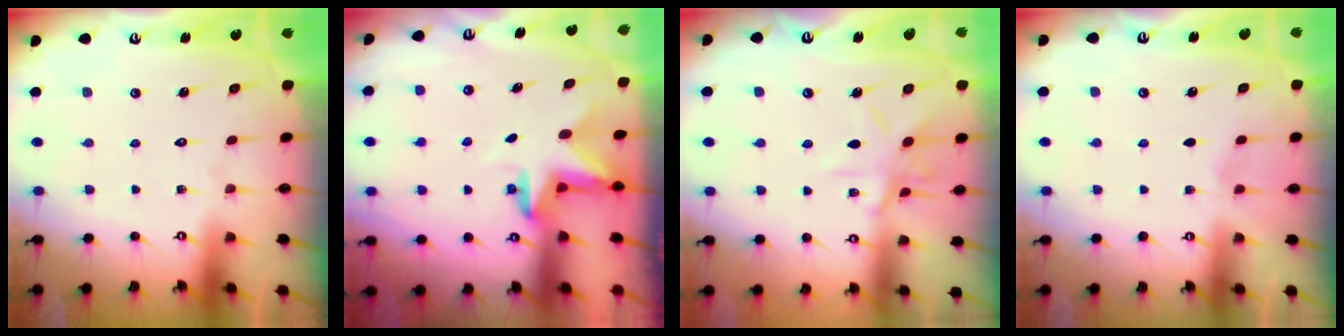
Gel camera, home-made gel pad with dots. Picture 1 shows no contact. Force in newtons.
{"total": 2.9, "press": 2.9, "slide": 0.1}
{"total": 8.5, "press": 8.5, "slide": 0.6}
{"total": 3.1, "press": 2.3, "slide": 2.1}